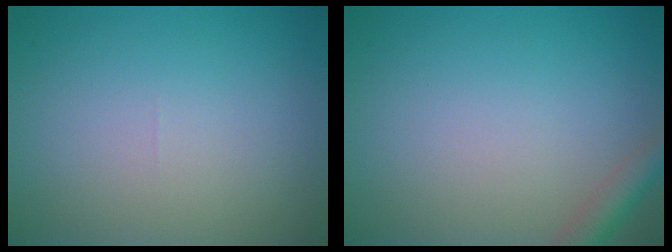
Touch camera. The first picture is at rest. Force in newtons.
{"total": 2.3, "press": 2.3, "slide": 0.1}